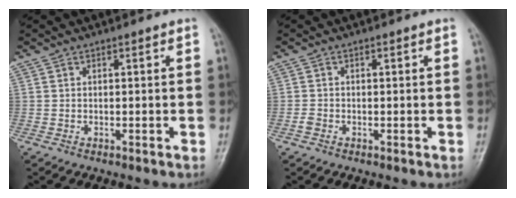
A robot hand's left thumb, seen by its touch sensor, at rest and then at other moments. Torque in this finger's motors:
{"motor_torque": [-0.15, 0.10, -0.04, 0.05, 0.00]}